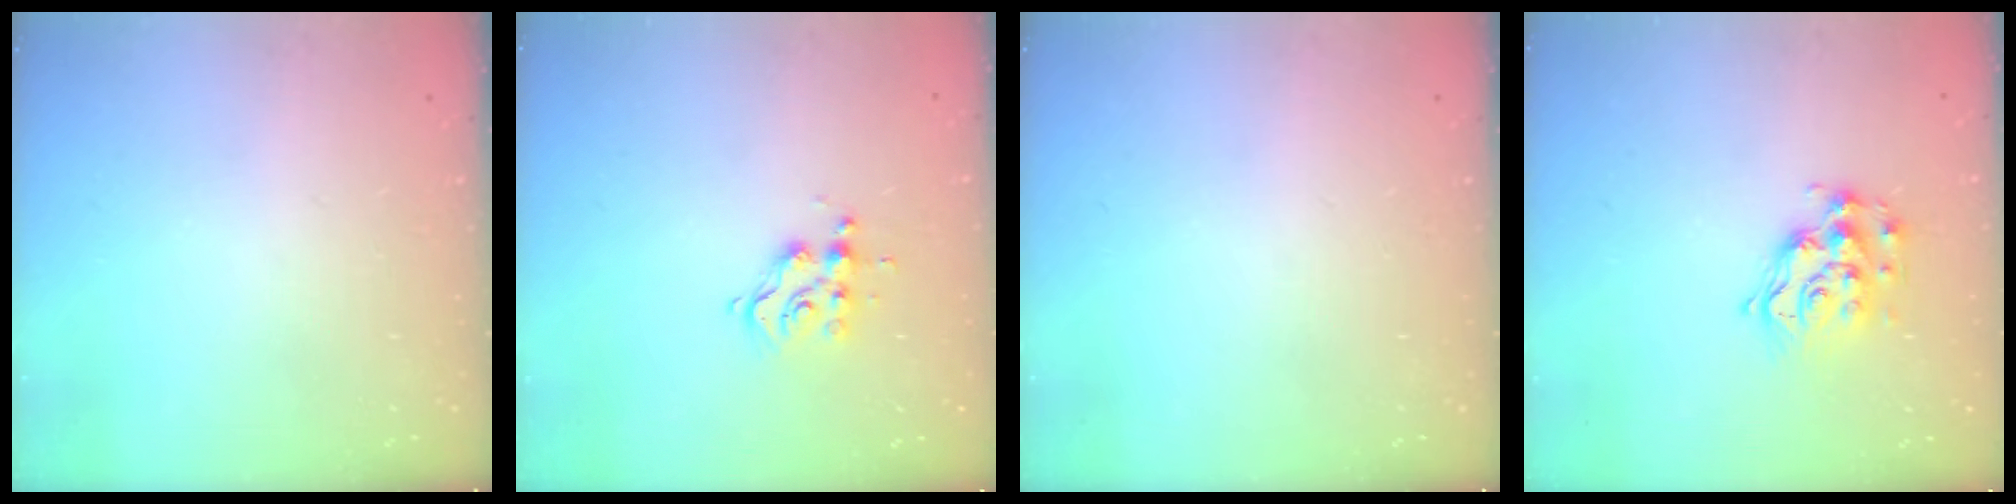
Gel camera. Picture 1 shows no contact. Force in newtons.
{"total": 8.0, "press": 7.9, "slide": 0.7}
{"total": 0.0}
{"total": 12.7, "press": 12.7, "slide": 0.8}